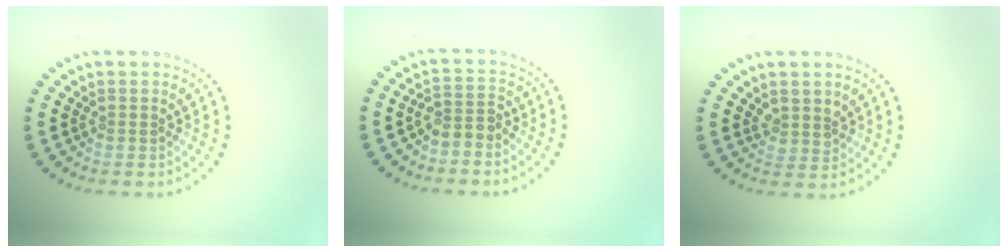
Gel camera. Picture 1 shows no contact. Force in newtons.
{"total": 2.0, "press": 1.7, "slide": 1.1}
{"total": 1.7, "press": 1.5, "slide": 0.9}